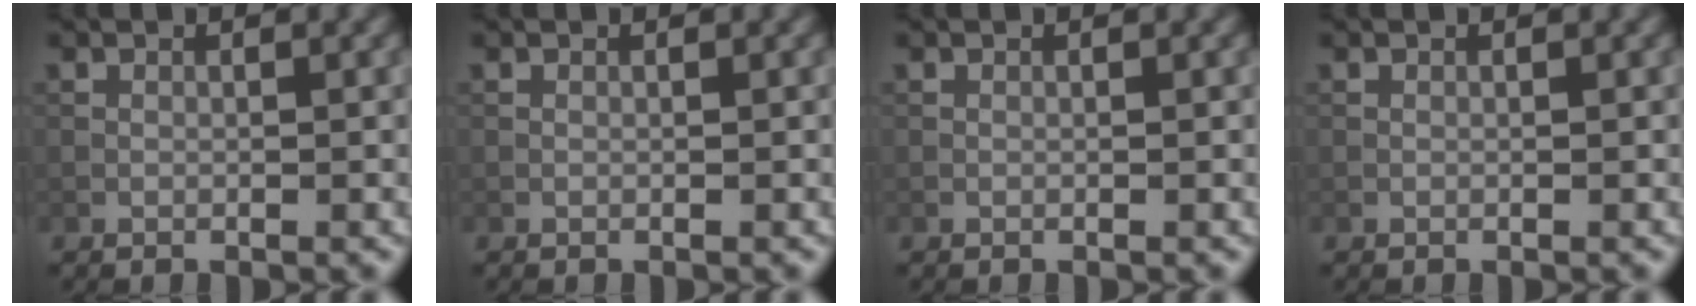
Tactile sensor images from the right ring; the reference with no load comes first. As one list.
[{"total": 0.0}, {"total": 0.0}, {"total": 0.0}]